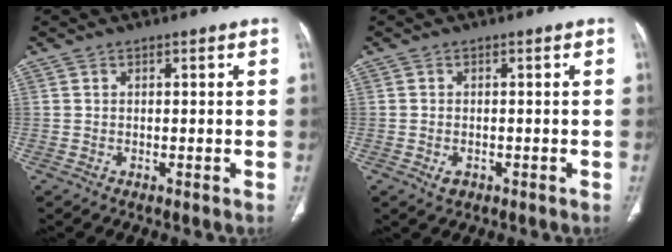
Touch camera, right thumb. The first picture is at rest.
{"total": 2.0, "force": [-0.9, 1.4, 1.2], "torque": [-0.019, 0.004, -0.008]}